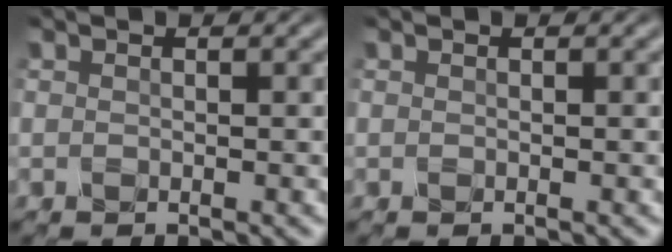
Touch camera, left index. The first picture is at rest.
{"total": 0.0}